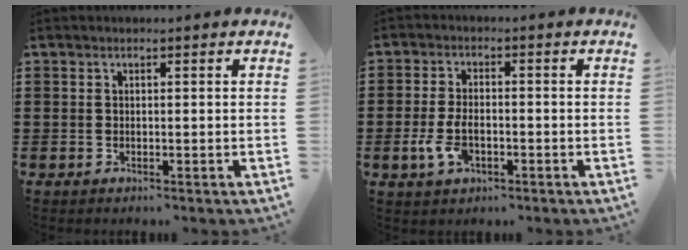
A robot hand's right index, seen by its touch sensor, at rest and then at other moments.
{"total": 4.9, "force": [-1.6, 2.5, 3.8], "torque": [-0.087, -0.004, -0.031]}